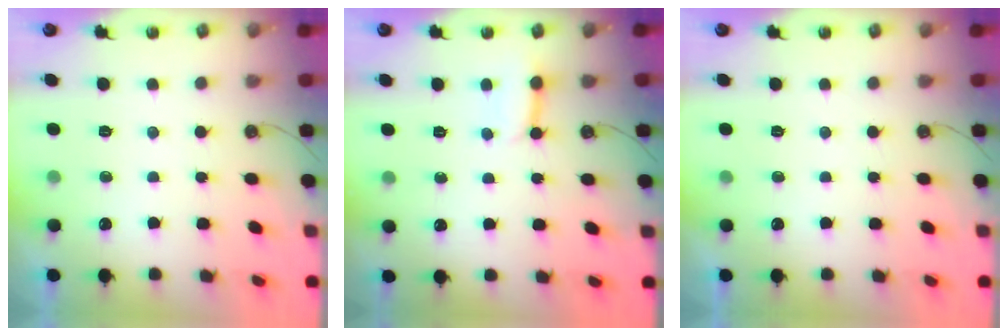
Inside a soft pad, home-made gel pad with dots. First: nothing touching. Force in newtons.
{"total": 2.9, "press": 2.9, "slide": 0.2}
{"total": 0.0}